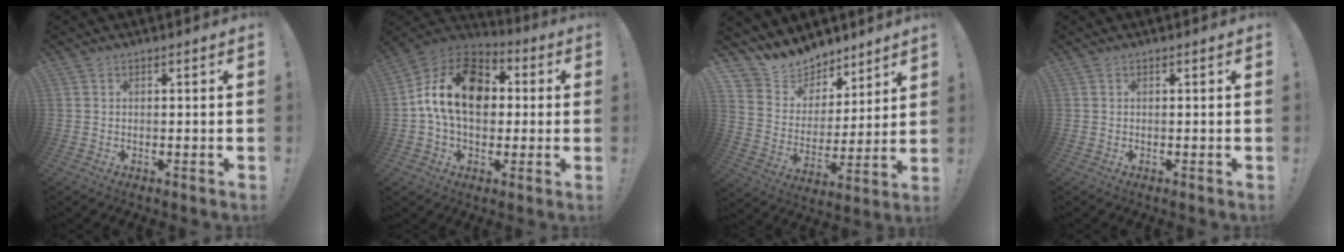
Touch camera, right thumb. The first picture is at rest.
{"total": 17.6, "force": [2.2, 12.4, 12.3], "torque": [-0.206, 0.020, 0.045]}
{"total": 9.9, "force": [8.3, 5.5, 0.3], "torque": [-0.026, -0.072, 0.160]}
{"total": 0.0}